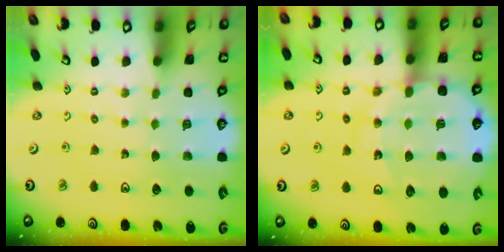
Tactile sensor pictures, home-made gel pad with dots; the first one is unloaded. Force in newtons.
{"total": 15.4, "press": 14.9, "slide": 3.7}